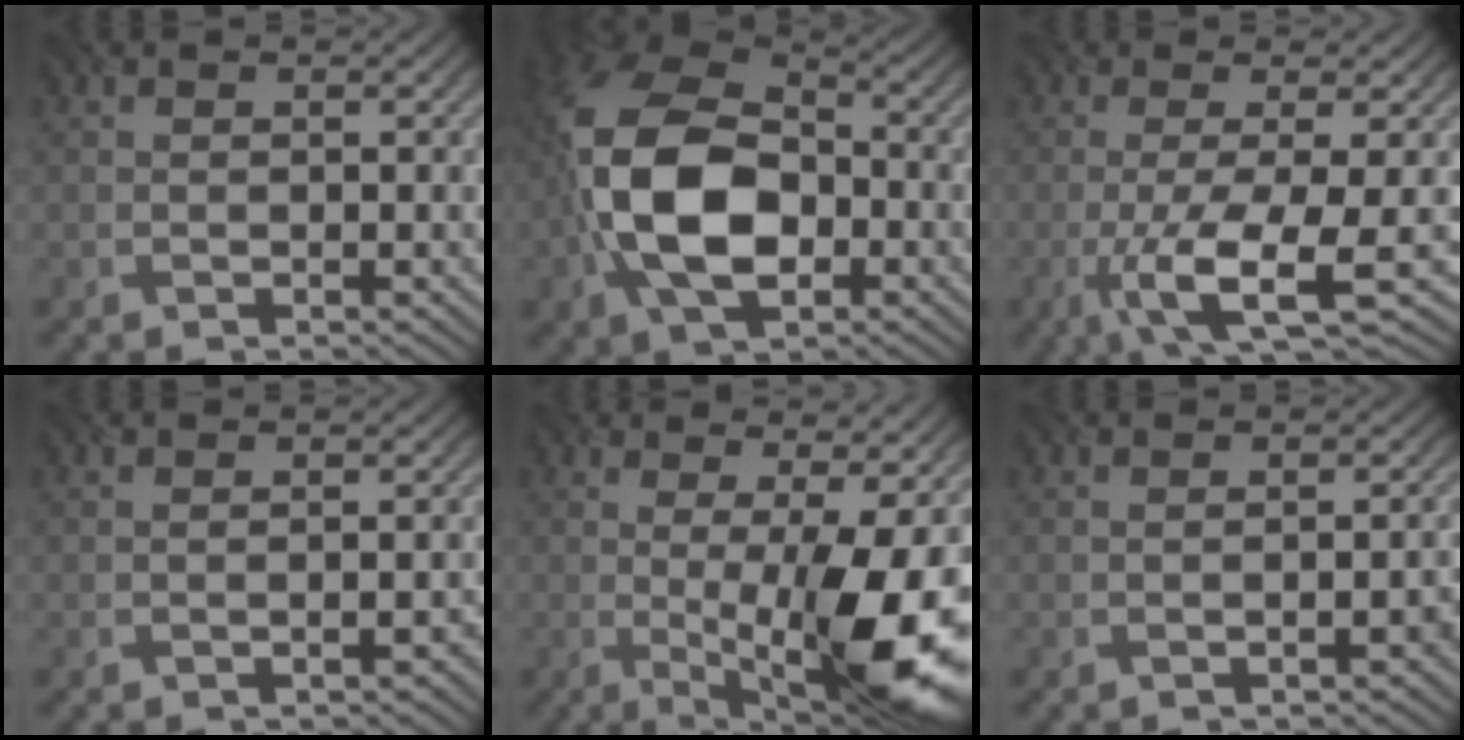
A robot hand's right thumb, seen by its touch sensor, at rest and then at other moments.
{"total": 15.2, "force": [-2.9, 9.4, 11.5], "torque": [-0.261, -0.011, -0.072]}
{"total": 8.5, "force": [-2.7, 1.5, 7.9], "torque": [-0.131, -0.001, -0.055]}
{"total": 1.2, "force": [-0.7, 0.2, 0.9], "torque": [-0.014, 0.004, -0.011]}
{"total": 14.2, "force": [-1.5, 3.9, 13.6], "torque": [-0.193, 0.001, -0.014]}
{"total": 1.8, "force": [-1.0, 0.4, 1.5], "torque": [-0.020, 0.008, -0.016]}